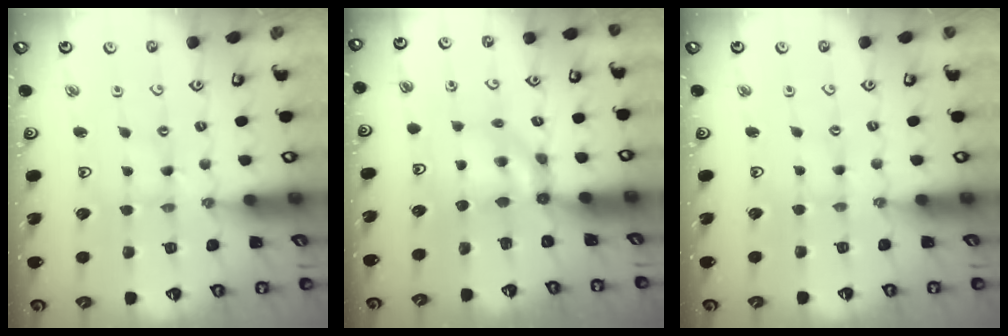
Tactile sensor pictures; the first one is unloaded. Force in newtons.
{"total": 5.8, "press": 5.8, "slide": 0.2}
{"total": 0.0}